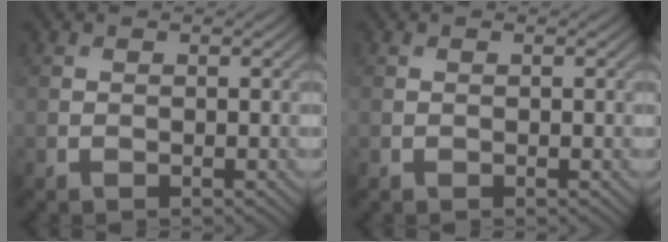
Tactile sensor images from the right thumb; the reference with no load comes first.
{"total": 0.0}